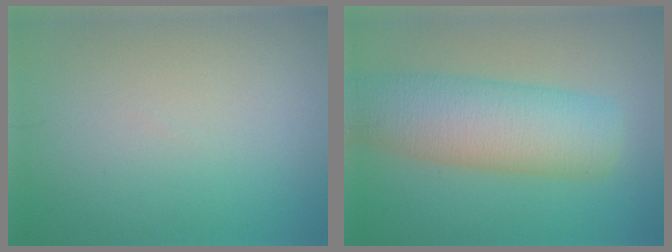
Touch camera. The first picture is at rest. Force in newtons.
{"total": 8.1, "press": 8.1, "slide": 0.2}